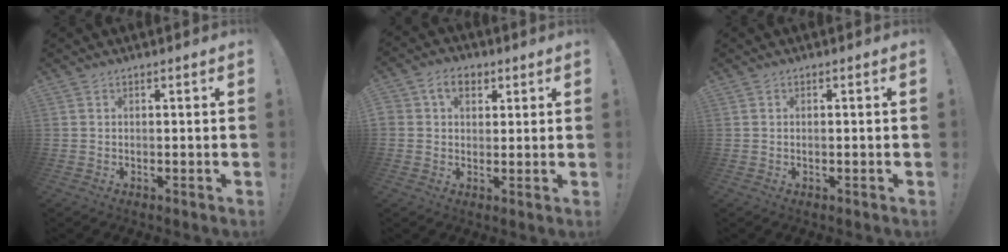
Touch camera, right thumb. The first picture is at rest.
{"total": 6.6, "force": [2.6, 5.0, 3.5], "torque": [-0.054, 0.002, 0.049]}
{"total": 0.6, "force": [-0.3, 0.1, 0.5], "torque": [-0.010, 0.001, -0.004]}